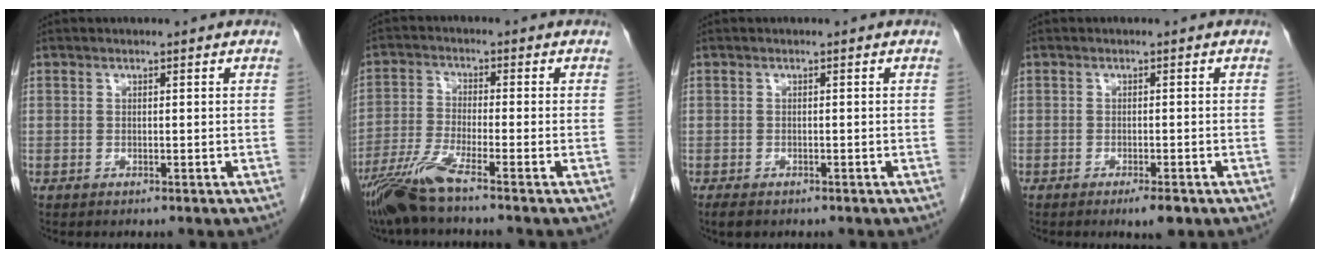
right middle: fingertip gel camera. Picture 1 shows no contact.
{"total": 7.1, "force": [-5.3, -0.6, 4.7], "torque": [-0.100, -0.026, -0.109]}
{"total": 2.2, "force": [-1.6, 1.1, 1.1], "torque": [-0.021, -0.003, -0.018]}
{"total": 2.6, "force": [-1.7, 0.6, 2.0], "torque": [-0.028, -0.002, -0.021]}